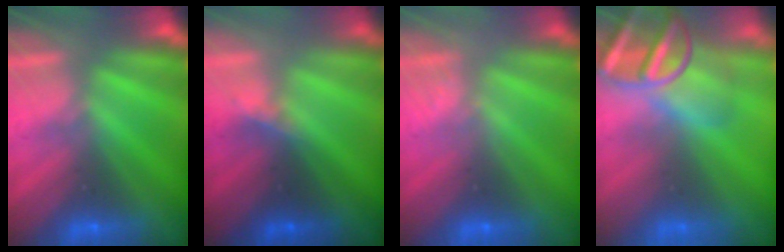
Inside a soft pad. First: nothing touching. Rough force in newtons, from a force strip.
{"total": 1.5}
{"total": 1.6}
{"total": 9.0}